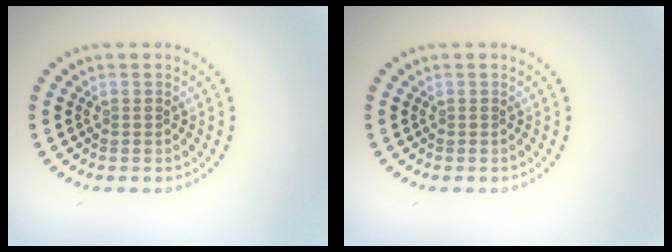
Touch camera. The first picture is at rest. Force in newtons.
{"total": 0.0}